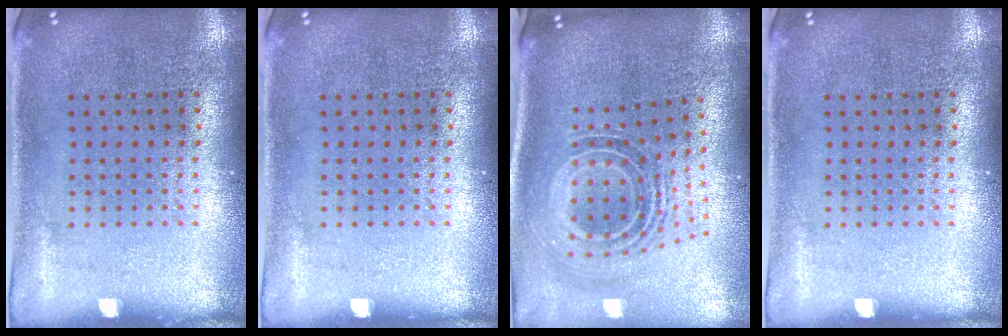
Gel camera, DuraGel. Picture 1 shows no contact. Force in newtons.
{"total": 0.0}
{"total": 1.6, "press": 1.3, "slide": 0.9}
{"total": 0.0}